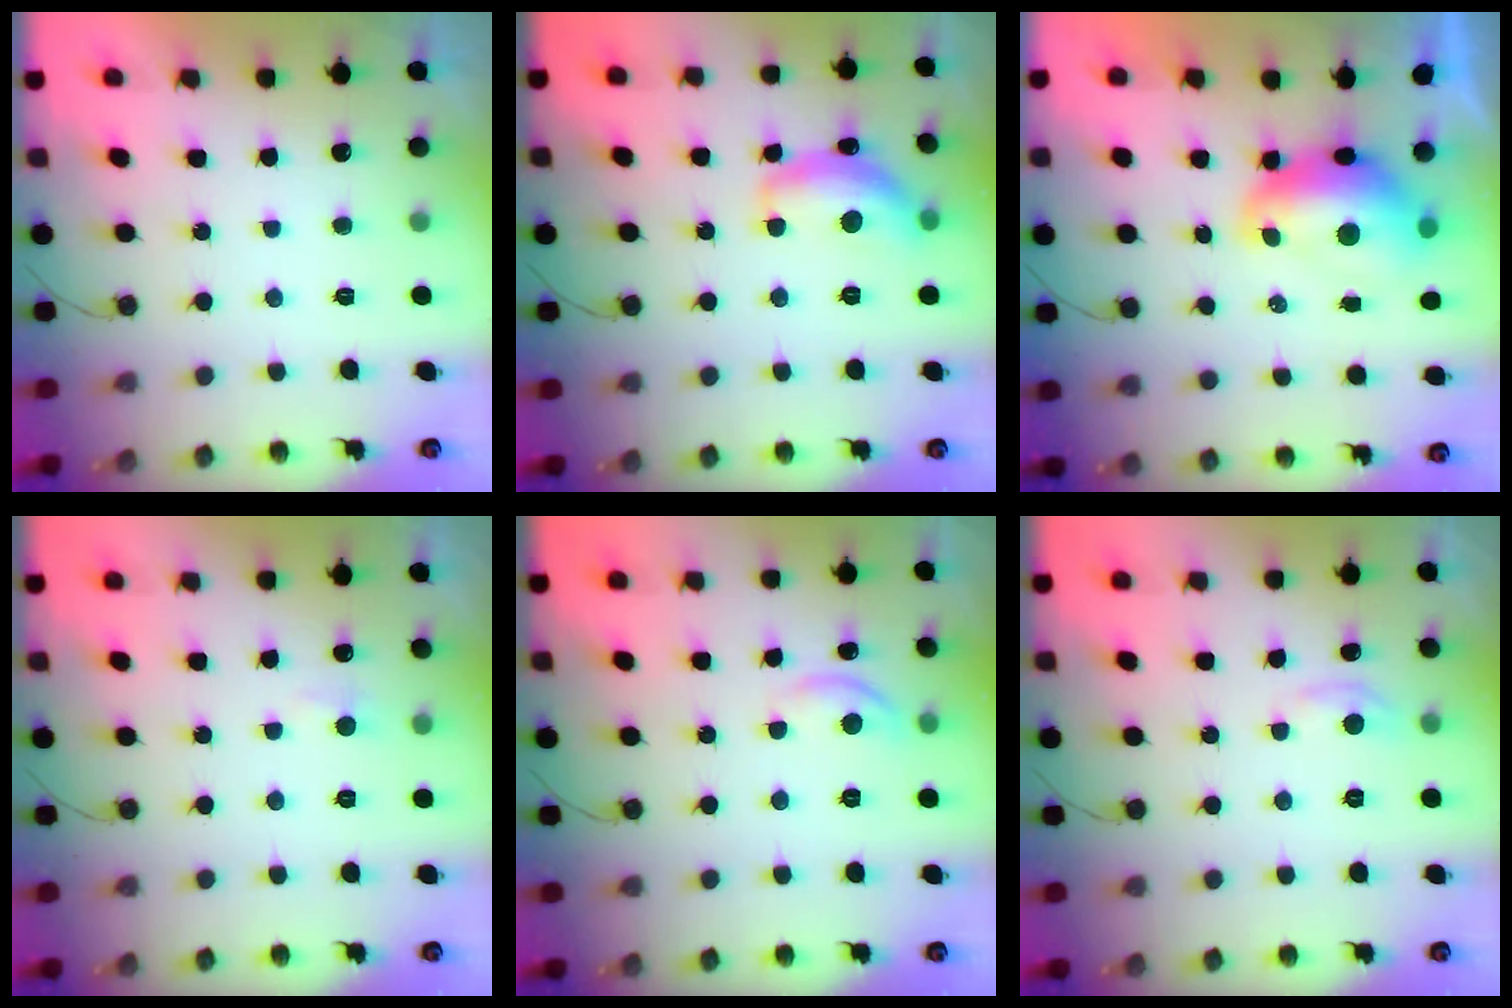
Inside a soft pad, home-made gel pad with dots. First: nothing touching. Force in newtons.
{"total": 13.7, "press": 13.7, "slide": 0.8}
{"total": 10.1, "press": 10.0, "slide": 1.4}
{"total": 4.2, "press": 4.2, "slide": 0.5}
{"total": 5.5, "press": 5.5, "slide": 0.6}
{"total": 4.3, "press": 4.3, "slide": 0.6}